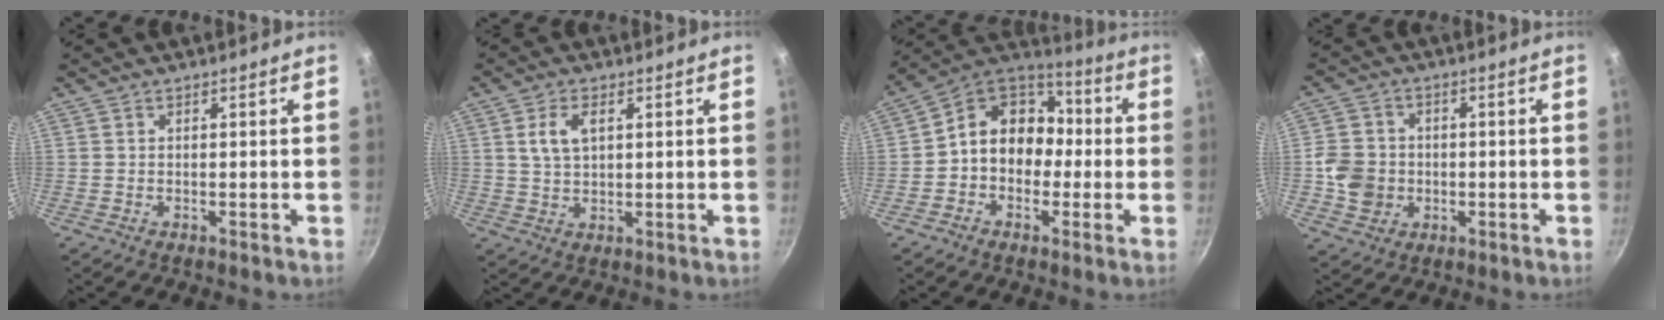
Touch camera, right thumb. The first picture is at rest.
{"total": 5.3, "force": [1.7, 2.9, 4.1], "torque": [-0.078, -0.002, 0.035]}
{"total": 13.6, "force": [-0.9, 10.6, 8.5], "torque": [-0.092, 0.046, -0.032]}
{"total": 7.5, "force": [-1.0, 6.7, 3.3], "torque": [-0.040, 0.010, -0.016]}